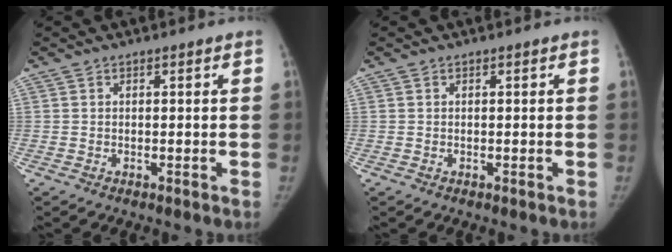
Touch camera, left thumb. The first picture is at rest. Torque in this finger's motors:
{"motor_torque": [-0.05, 0.18, -0.22, 0.24, 0.00]}